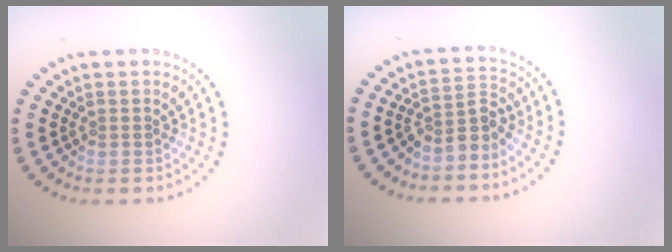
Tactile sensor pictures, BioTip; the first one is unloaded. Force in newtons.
{"total": 2.6, "press": 1.9, "slide": 1.7}